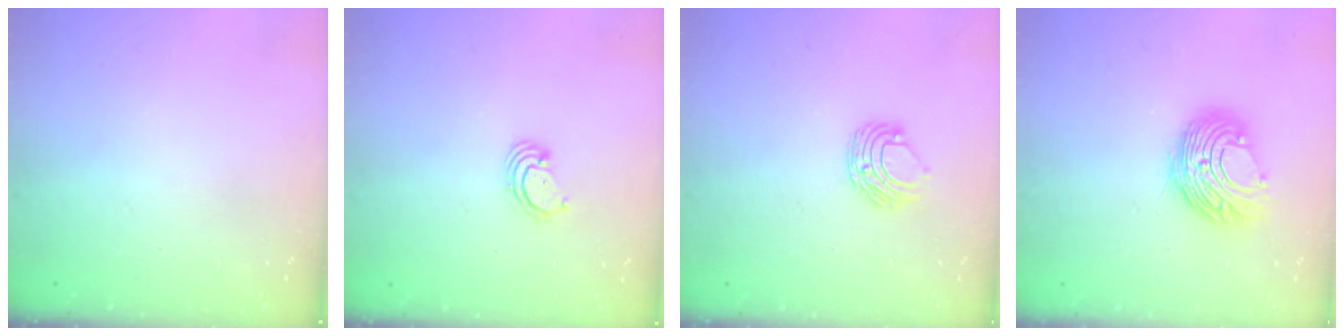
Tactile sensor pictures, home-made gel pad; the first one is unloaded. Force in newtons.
{"total": 2.5, "press": 2.5, "slide": 0.3}
{"total": 7.1, "press": 7.0, "slide": 0.7}
{"total": 10.9, "press": 10.9, "slide": 0.6}